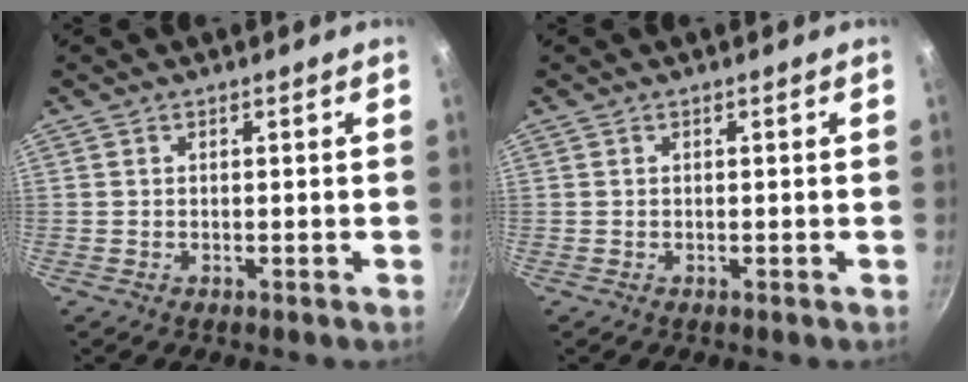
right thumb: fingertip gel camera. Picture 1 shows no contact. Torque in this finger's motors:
{"motor_torque": [0.00, 0.00, 0.02, 0.00, 0.00]}